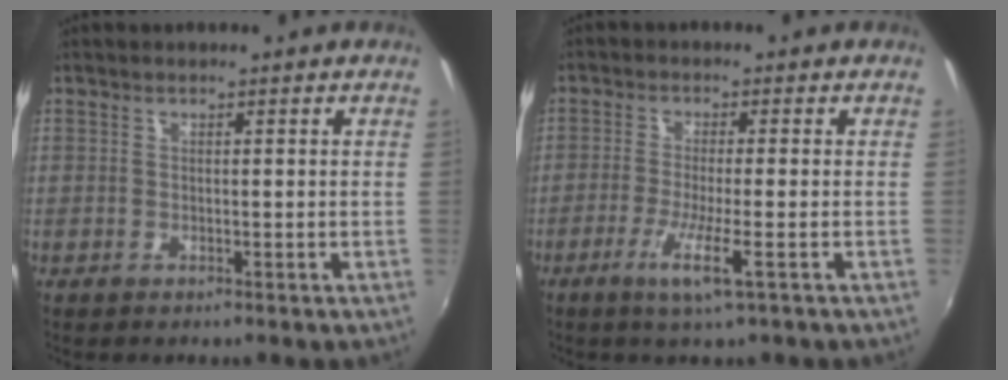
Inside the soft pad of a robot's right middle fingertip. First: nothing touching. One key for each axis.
{"total": 5.5, "fx": -2.9, "fy": -0.2, "fz": 4.7, "tx": -0.099, "ty": -0.014, "tz": -0.057}